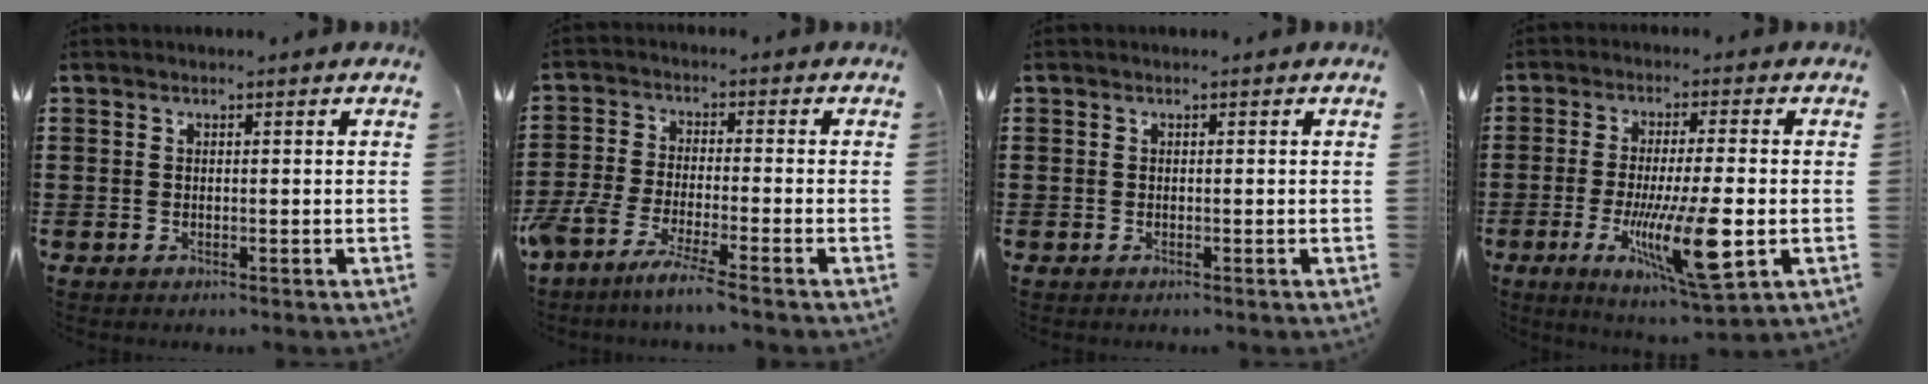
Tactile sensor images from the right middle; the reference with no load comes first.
{"total": 5.8, "force": [-5.0, -0.3, 2.8], "torque": [-0.078, -0.023, -0.102]}
{"total": 0.0}
{"total": 12.7, "force": [-3.1, 2.2, 12.1], "torque": [-0.234, -0.021, -0.054]}